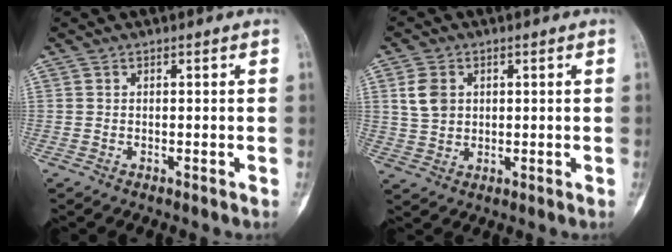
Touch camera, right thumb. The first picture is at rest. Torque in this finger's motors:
{"motor_torque": [-0.28, 0.62, 0.74, 0.10, -0.01]}